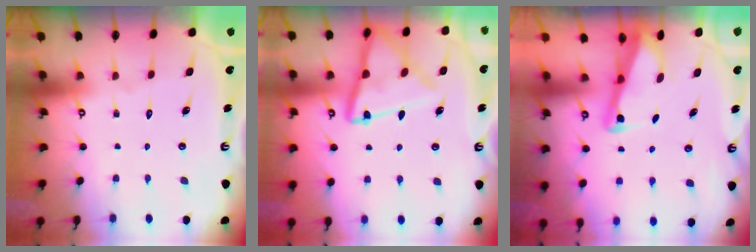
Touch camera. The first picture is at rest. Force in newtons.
{"total": 14.7, "press": 14.7, "slide": 1.2}
{"total": 2.7, "press": 2.7, "slide": 0.3}